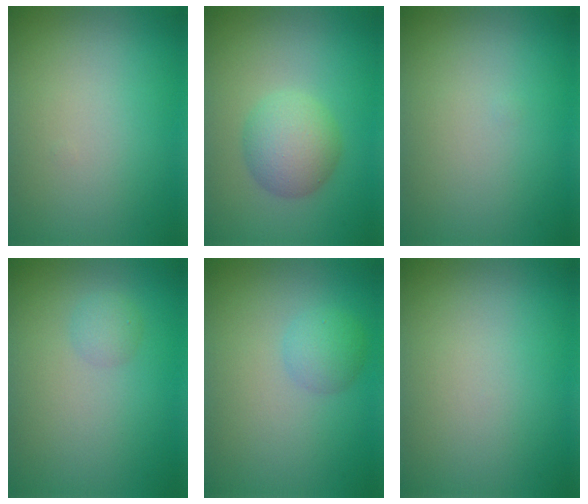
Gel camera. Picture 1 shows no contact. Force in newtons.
{"total": 3.9, "press": 3.9, "slide": 0.1}
{"total": 0.0}
{"total": 1.2, "press": 1.2, "slide": 0.0}
{"total": 1.8, "press": 1.8, "slide": 0.1}
{"total": 0.0}